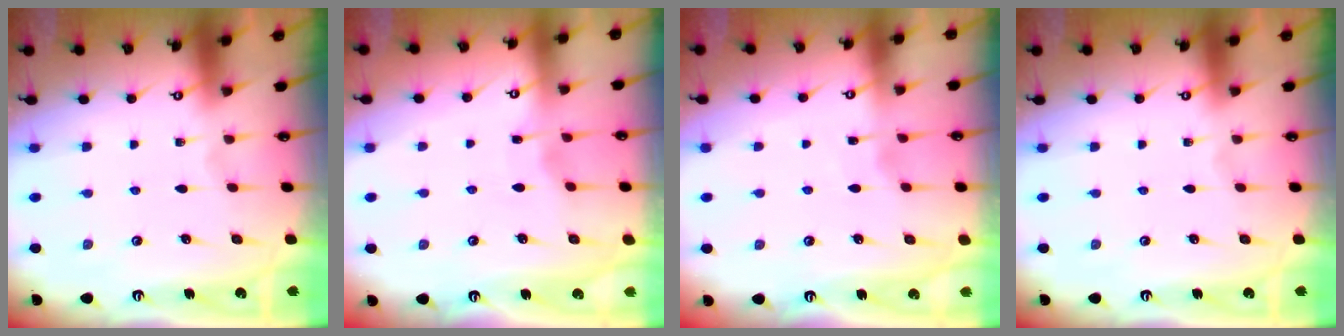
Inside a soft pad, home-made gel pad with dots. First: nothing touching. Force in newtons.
{"total": 2.8, "press": 2.8, "slide": 0.4}
{"total": 2.1, "press": 2.1, "slide": 0.4}
{"total": 0.0}